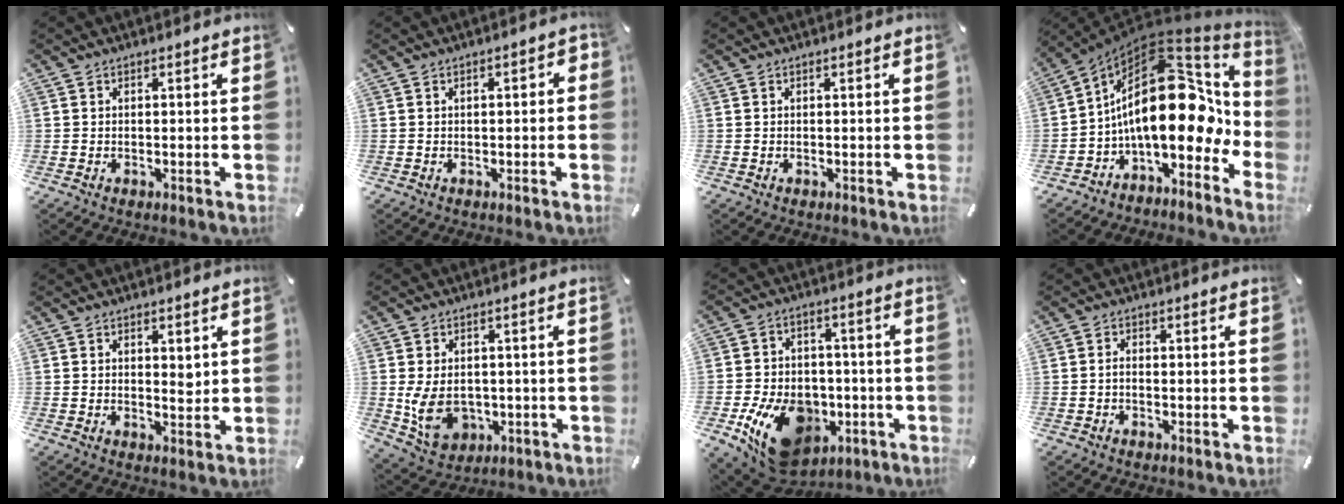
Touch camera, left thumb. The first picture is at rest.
{"total": 1.6, "force": [-0.5, 0.8, 1.2], "torque": [-0.020, 0.005, -0.011]}
{"total": 0.0}
{"total": 23.2, "force": [1.7, 13.4, 18.9], "torque": [-0.307, -0.035, 0.033]}
{"total": 2.6, "force": [1.2, 1.4, 1.9], "torque": [-0.015, -0.009, 0.015]}
{"total": 9.0, "force": [-1.0, 7.1, 5.5], "torque": [-0.103, 0.002, -0.015]}
{"total": 17.0, "force": [-6.3, 11.7, 10.6], "torque": [-0.184, 0.041, -0.092]}
{"total": 1.1, "force": [-0.4, 0.4, 0.9], "torque": [-0.018, 0.003, -0.009]}